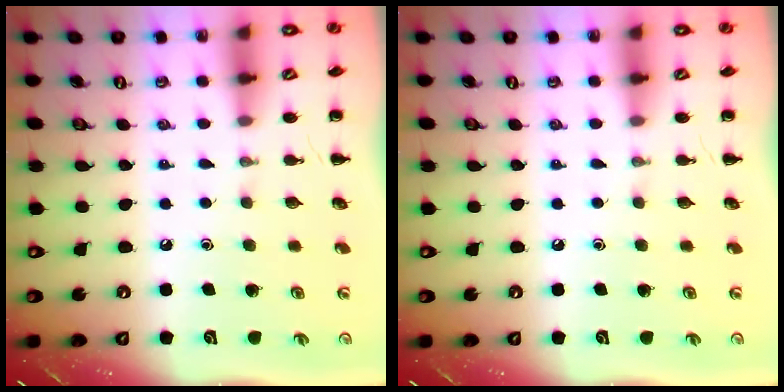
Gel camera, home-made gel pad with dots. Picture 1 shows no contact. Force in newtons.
{"total": 0.0}